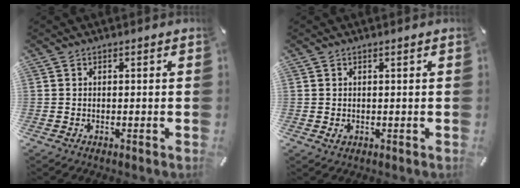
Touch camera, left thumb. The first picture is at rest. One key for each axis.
{"total": 0.7, "fx": 0.1, "fy": 0.6, "fz": 0.5, "tx": -0.001, "ty": -0.001, "tz": -0.001}